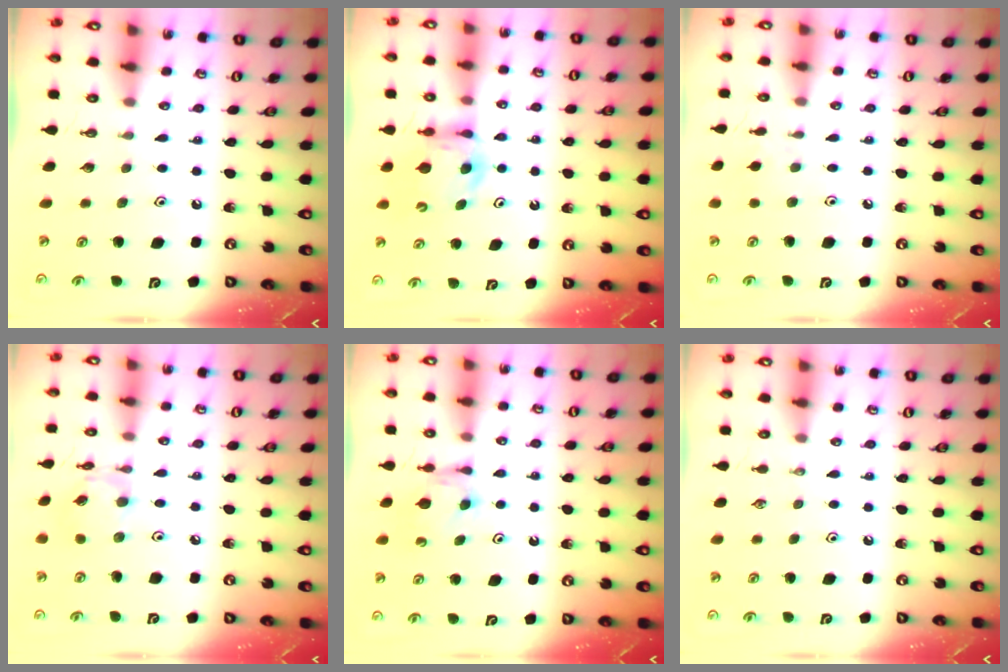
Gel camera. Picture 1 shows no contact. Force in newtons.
{"total": 6.4, "press": 6.4, "slide": 0.3}
{"total": 2.1, "press": 2.0, "slide": 0.4}
{"total": 10.9, "press": 10.9, "slide": 1.0}
{"total": 5.7, "press": 5.6, "slide": 1.0}
{"total": 0.0}